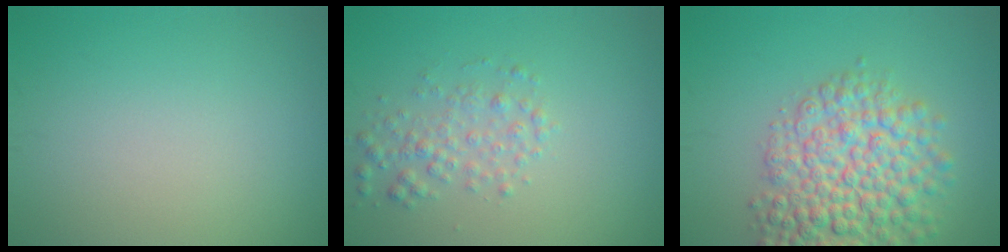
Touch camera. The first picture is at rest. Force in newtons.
{"total": 2.2, "press": 2.2, "slide": 0.0}
{"total": 8.0, "press": 8.0, "slide": 0.3}